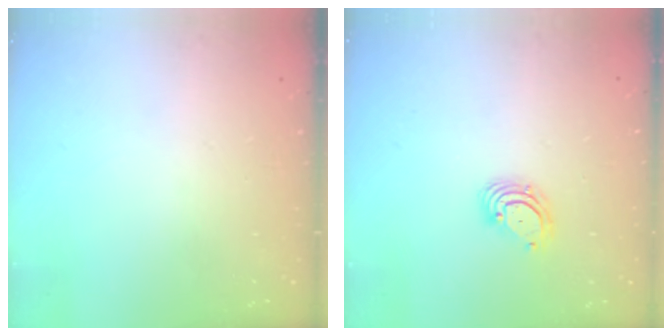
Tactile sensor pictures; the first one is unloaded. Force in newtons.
{"total": 3.7, "press": 3.7, "slide": 0.1}